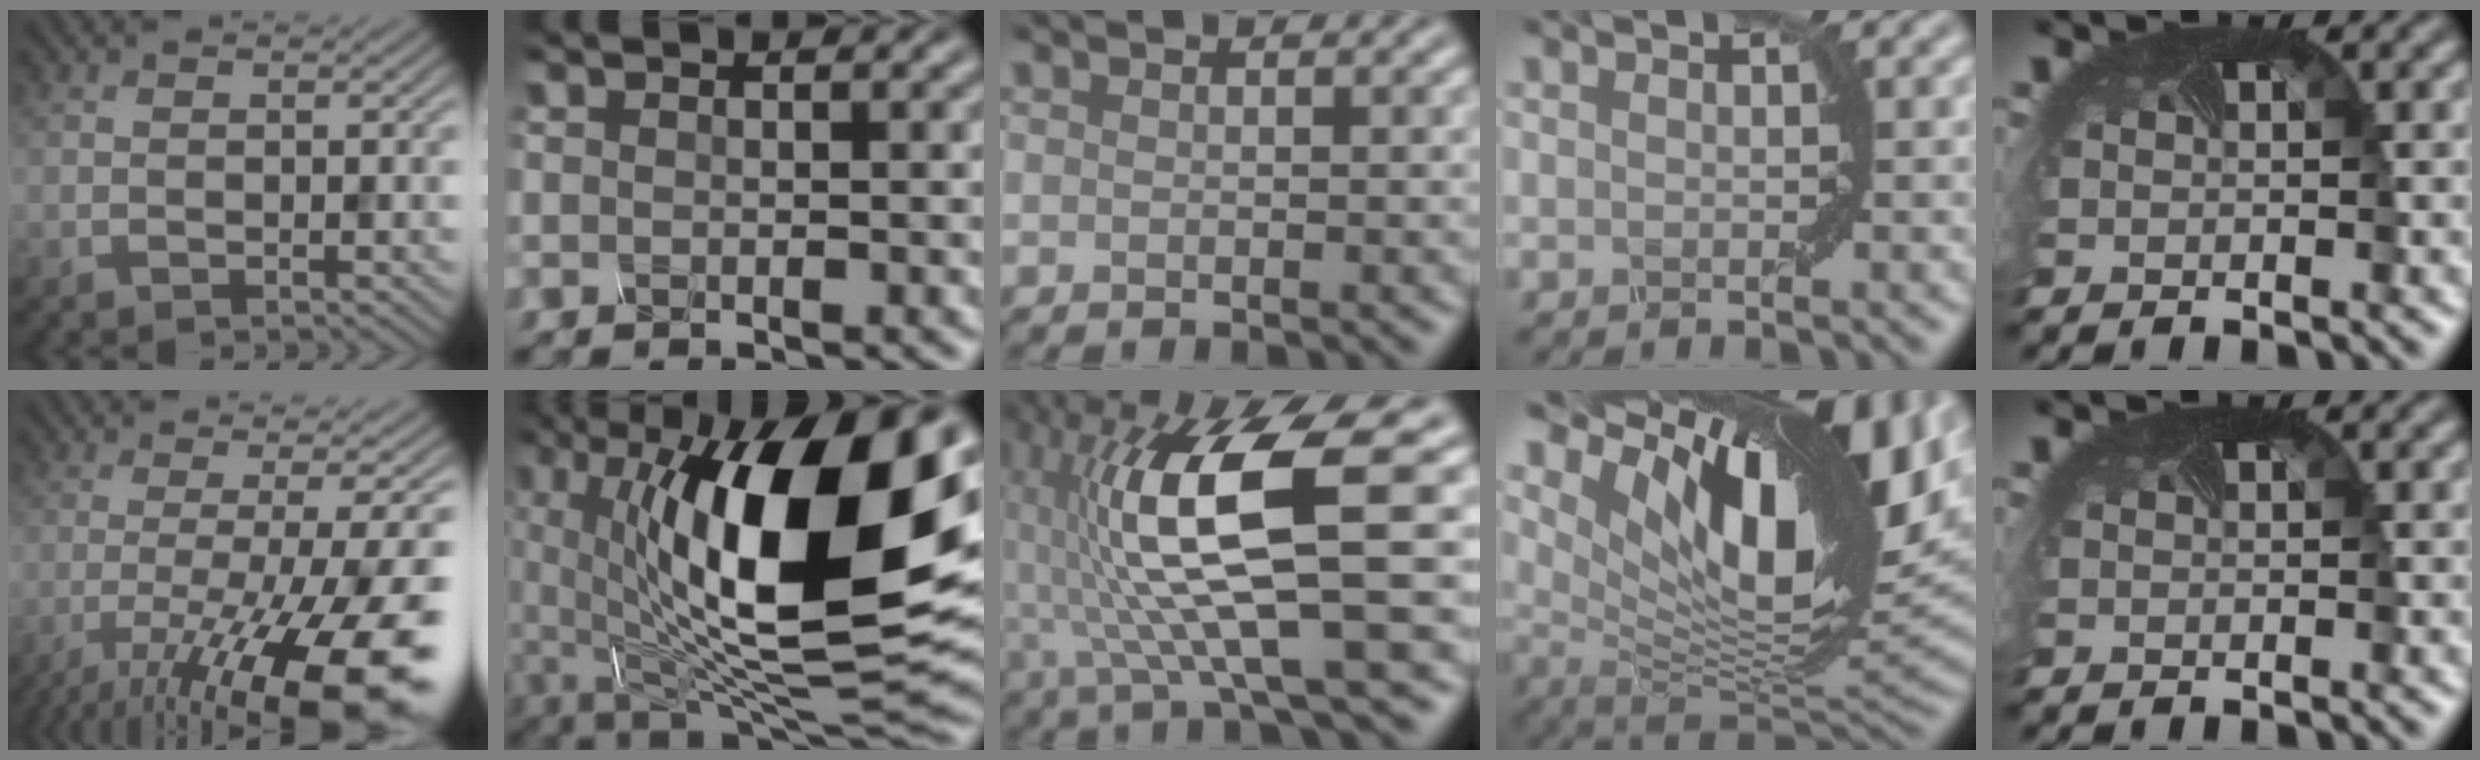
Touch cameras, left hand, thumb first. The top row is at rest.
{"thumb": {"total": 17.3, "force": [-8.0, 3.9, 14.9], "torque": [-0.203, -0.006, -0.127]}, "index": {"total": 17.1, "force": [2.0, 7.4, 15.2], "torque": [-0.248, 0.000, 0.022]}, "middle": {"total": 11.7, "force": [0.1, 2.5, 11.4], "torque": [-0.219, 0.012, 0.012]}, "ring": {"total": 16.4, "force": [5.6, 7.1, 13.7], "torque": [-0.224, 0.005, 0.098]}}